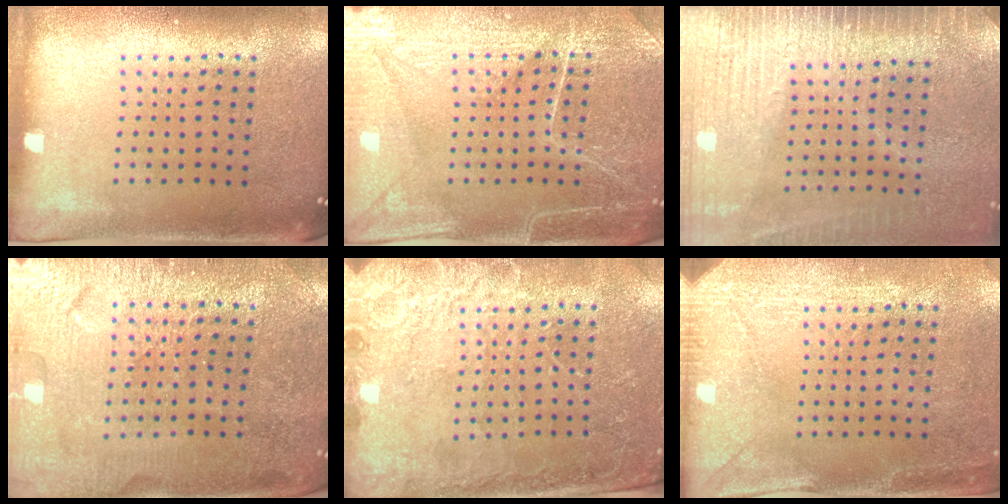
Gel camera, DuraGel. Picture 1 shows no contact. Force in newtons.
{"total": 4.3, "press": 4.2, "slide": 1.1}
{"total": 3.4, "press": 3.1, "slide": 1.5}
{"total": 3.2, "press": 3.2, "slide": 0.1}
{"total": 2.8, "press": 2.7, "slide": 0.4}
{"total": 2.9, "press": 2.6, "slide": 1.3}